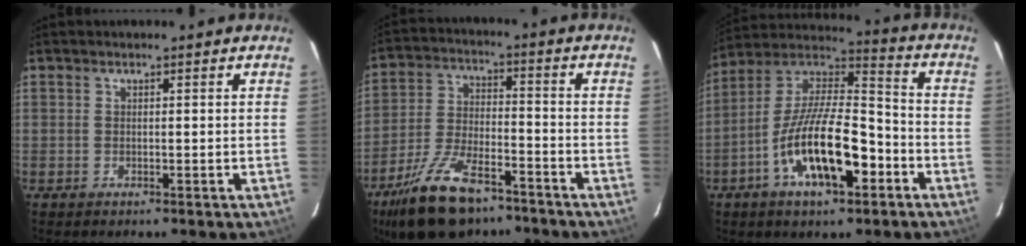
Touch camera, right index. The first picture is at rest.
{"total": 16.8, "force": [-11.9, 7.0, 9.5], "torque": [-0.201, -0.017, -0.209]}
{"total": 18.0, "force": [-7.3, 6.7, 15.0], "torque": [-0.284, 0.000, -0.132]}